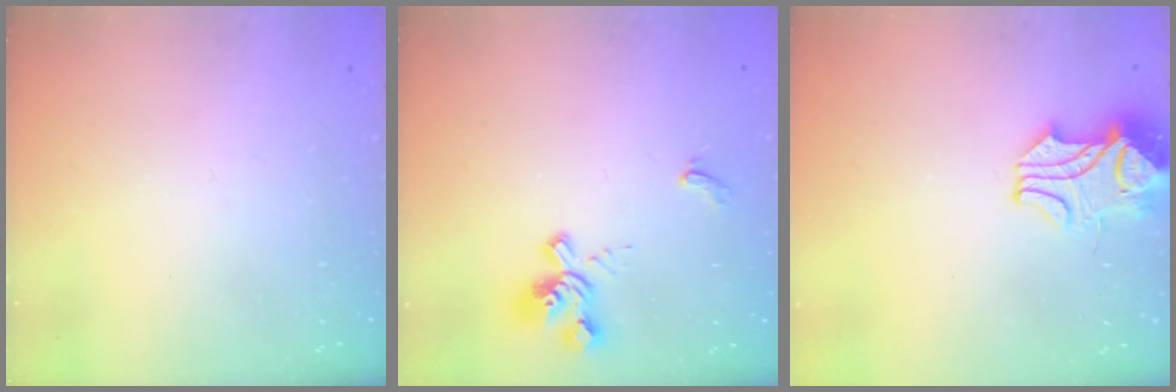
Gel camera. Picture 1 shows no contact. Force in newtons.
{"total": 2.1, "press": 1.6, "slide": 1.4}
{"total": 4.3, "press": 4.1, "slide": 1.3}